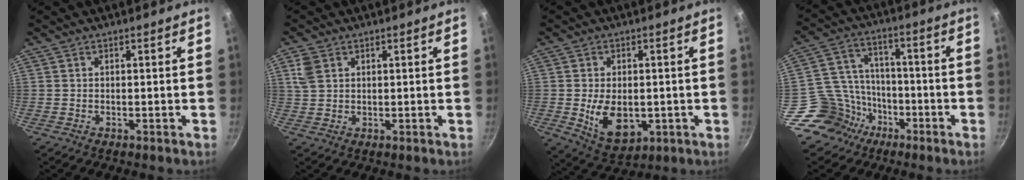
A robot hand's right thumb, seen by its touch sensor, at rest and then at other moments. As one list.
[{"total": 4.0, "force": [1.5, 3.0, 2.2], "torque": [-0.039, 0.002, 0.033]}, {"total": 9.9, "force": [-1.2, 6.4, 7.5], "torque": [-0.112, -0.009, 0.000]}, {"total": 11.5, "force": [-6.6, 9.3, 1.4], "torque": [0.016, 0.073, -0.119]}]